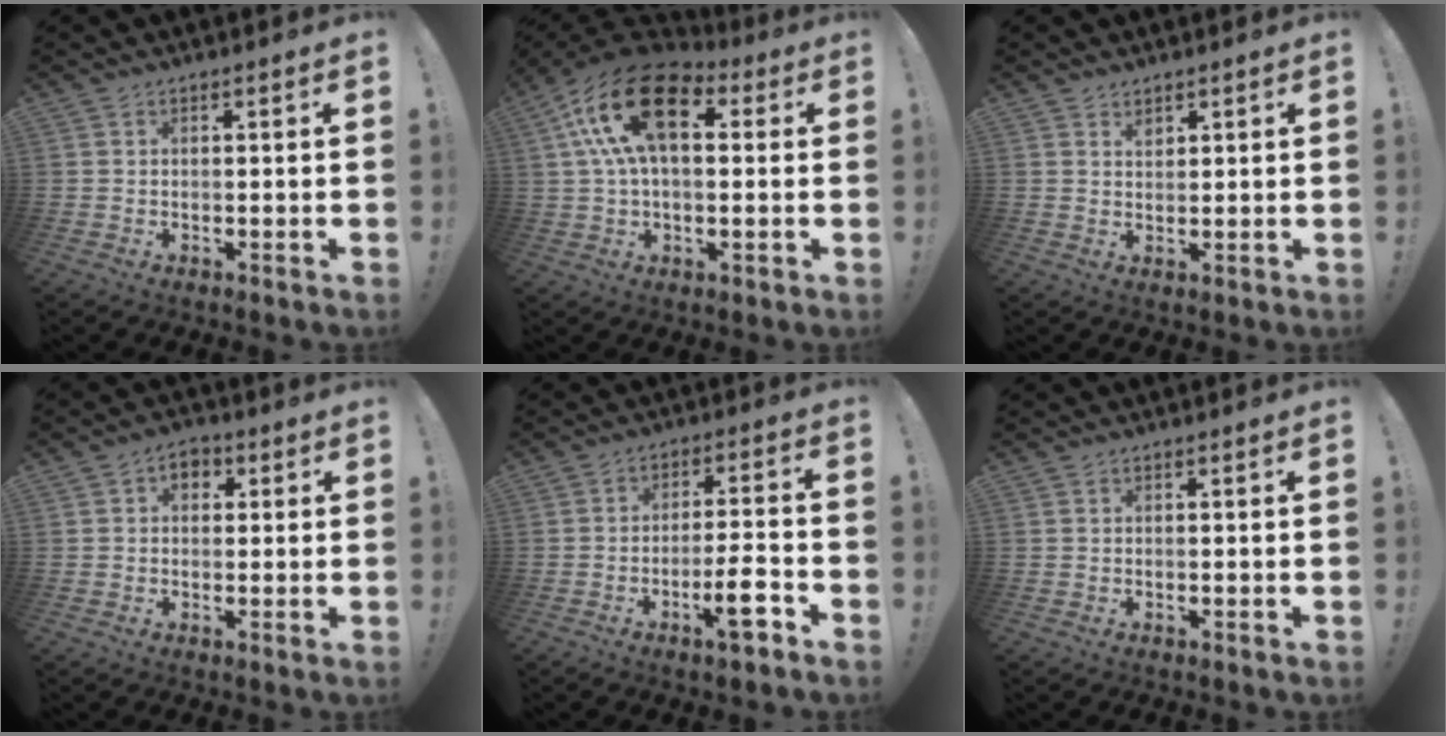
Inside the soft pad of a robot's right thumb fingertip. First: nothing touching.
{"total": 20.5, "force": [6.0, 11.1, 16.1], "torque": [-0.288, -0.004, 0.106]}
{"total": 2.2, "force": [1.7, 1.0, 0.8], "torque": [-0.009, -0.009, 0.031]}
{"total": 4.2, "force": [1.2, 3.1, 2.5], "torque": [-0.032, 0.002, 0.018]}
{"total": 9.3, "force": [-5.0, 1.6, 7.8], "torque": [-0.108, 0.023, -0.084]}
{"total": 0.0}